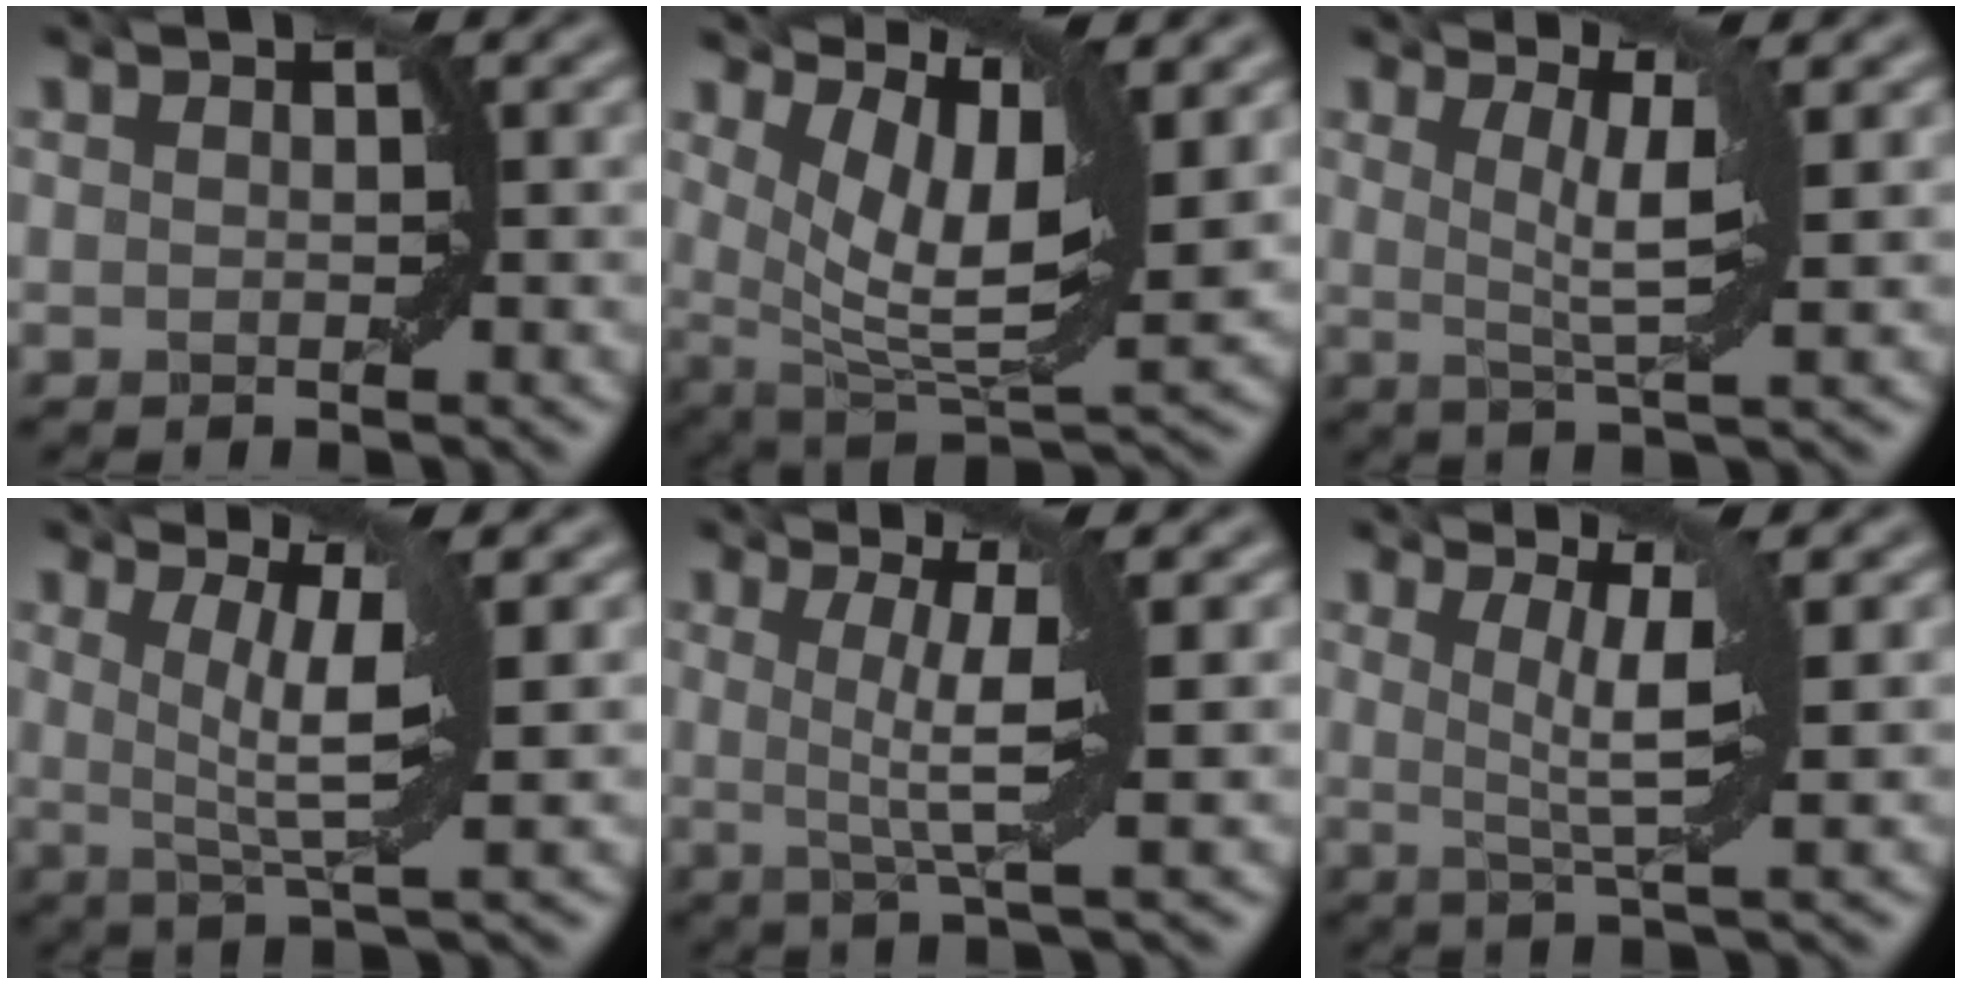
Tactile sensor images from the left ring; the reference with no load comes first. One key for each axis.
{"total": 7.2, "fx": 3.1, "fy": 2.3, "fz": 6.1, "tx": -0.119, "ty": 0.001, "tz": 0.063}
{"total": 3.5, "fx": 0.7, "fy": 0.4, "fz": 3.4, "tx": -0.063, "ty": 0.001, "tz": 0.020}
{"total": 4.8, "fx": 0.5, "fy": 0.8, "fz": 4.7, "tx": -0.089, "ty": -0.002, "tz": 0.017}
{"total": 4.5, "fx": 0.2, "fy": 0.4, "fz": 4.5, "tx": -0.083, "ty": 0.002, "tz": 0.009}
{"total": 3.7, "fx": 0.4, "fy": 0.5, "fz": 3.6, "tx": -0.071, "ty": 0.000, "tz": 0.017}